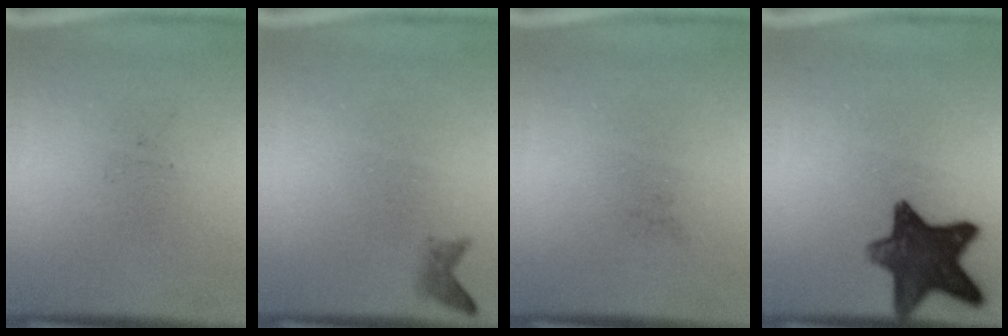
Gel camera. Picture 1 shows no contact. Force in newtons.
{"total": 1.3}
{"total": 0.0}
{"total": 11.7}